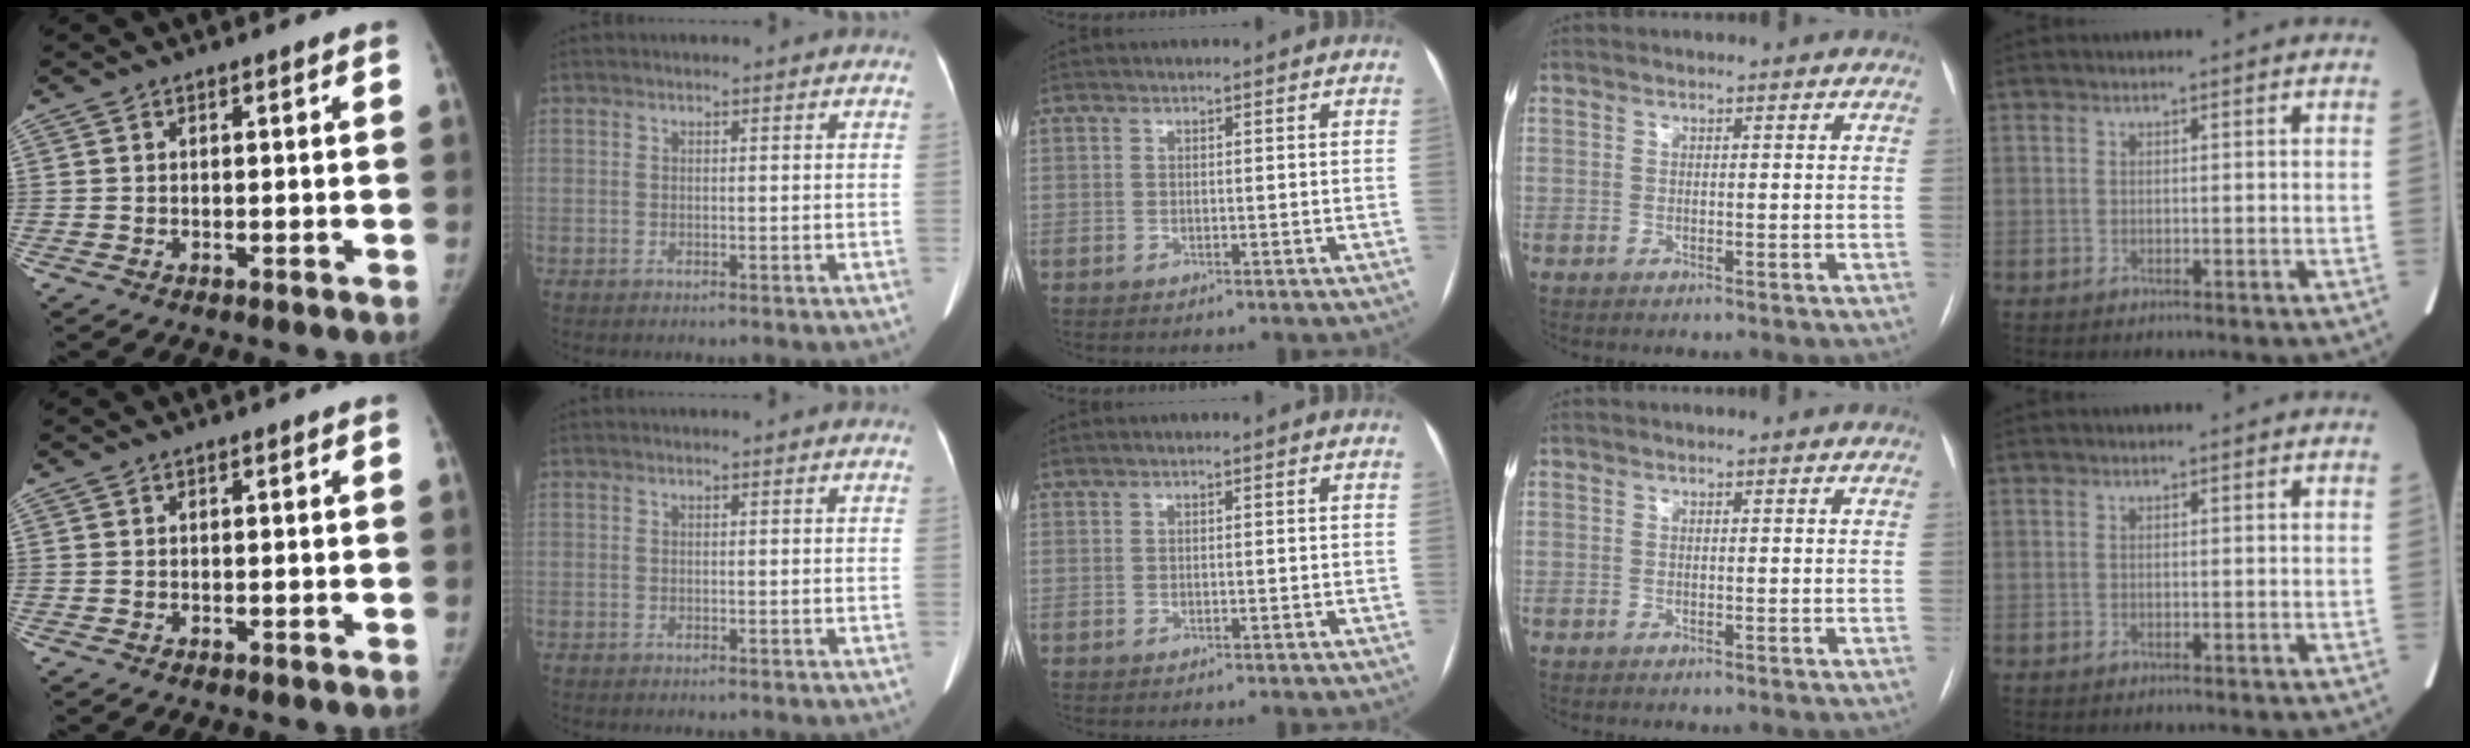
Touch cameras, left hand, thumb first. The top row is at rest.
{}